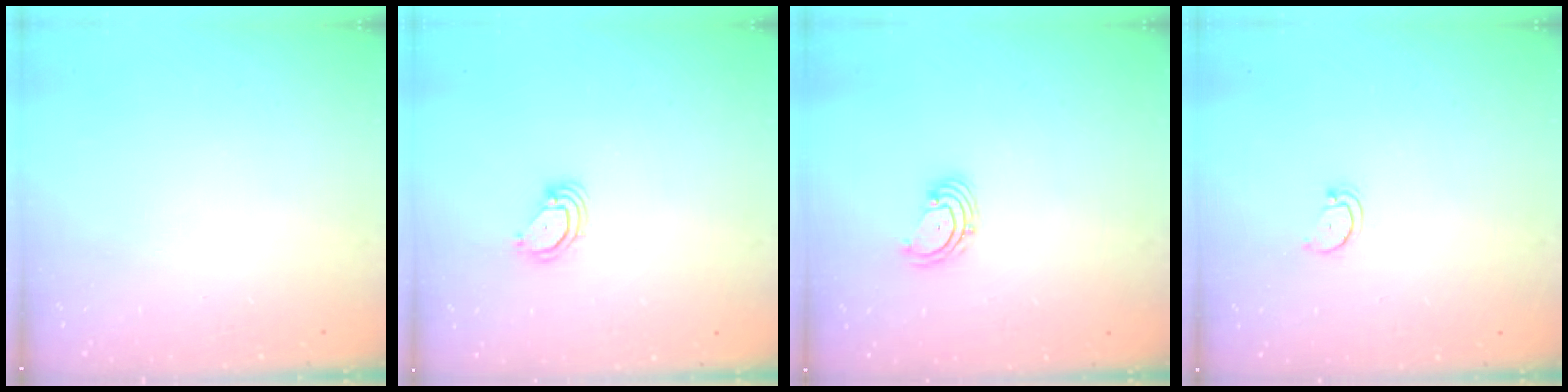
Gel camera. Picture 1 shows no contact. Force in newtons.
{"total": 3.5, "press": 3.5, "slide": 0.3}
{"total": 2.7, "press": 2.7, "slide": 0.6}
{"total": 2.3, "press": 2.3, "slide": 0.2}